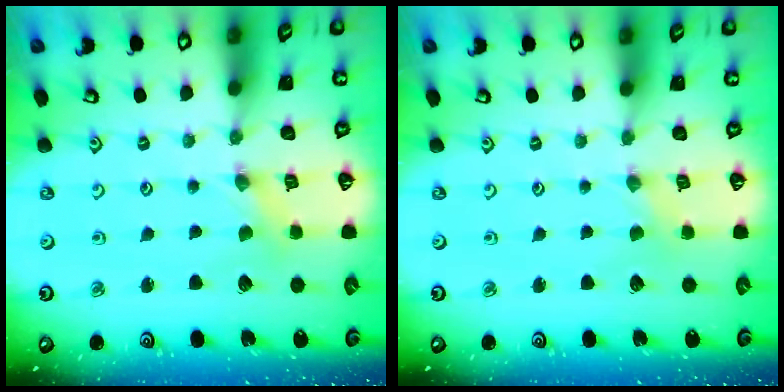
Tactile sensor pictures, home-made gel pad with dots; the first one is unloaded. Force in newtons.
{"total": 0.0}